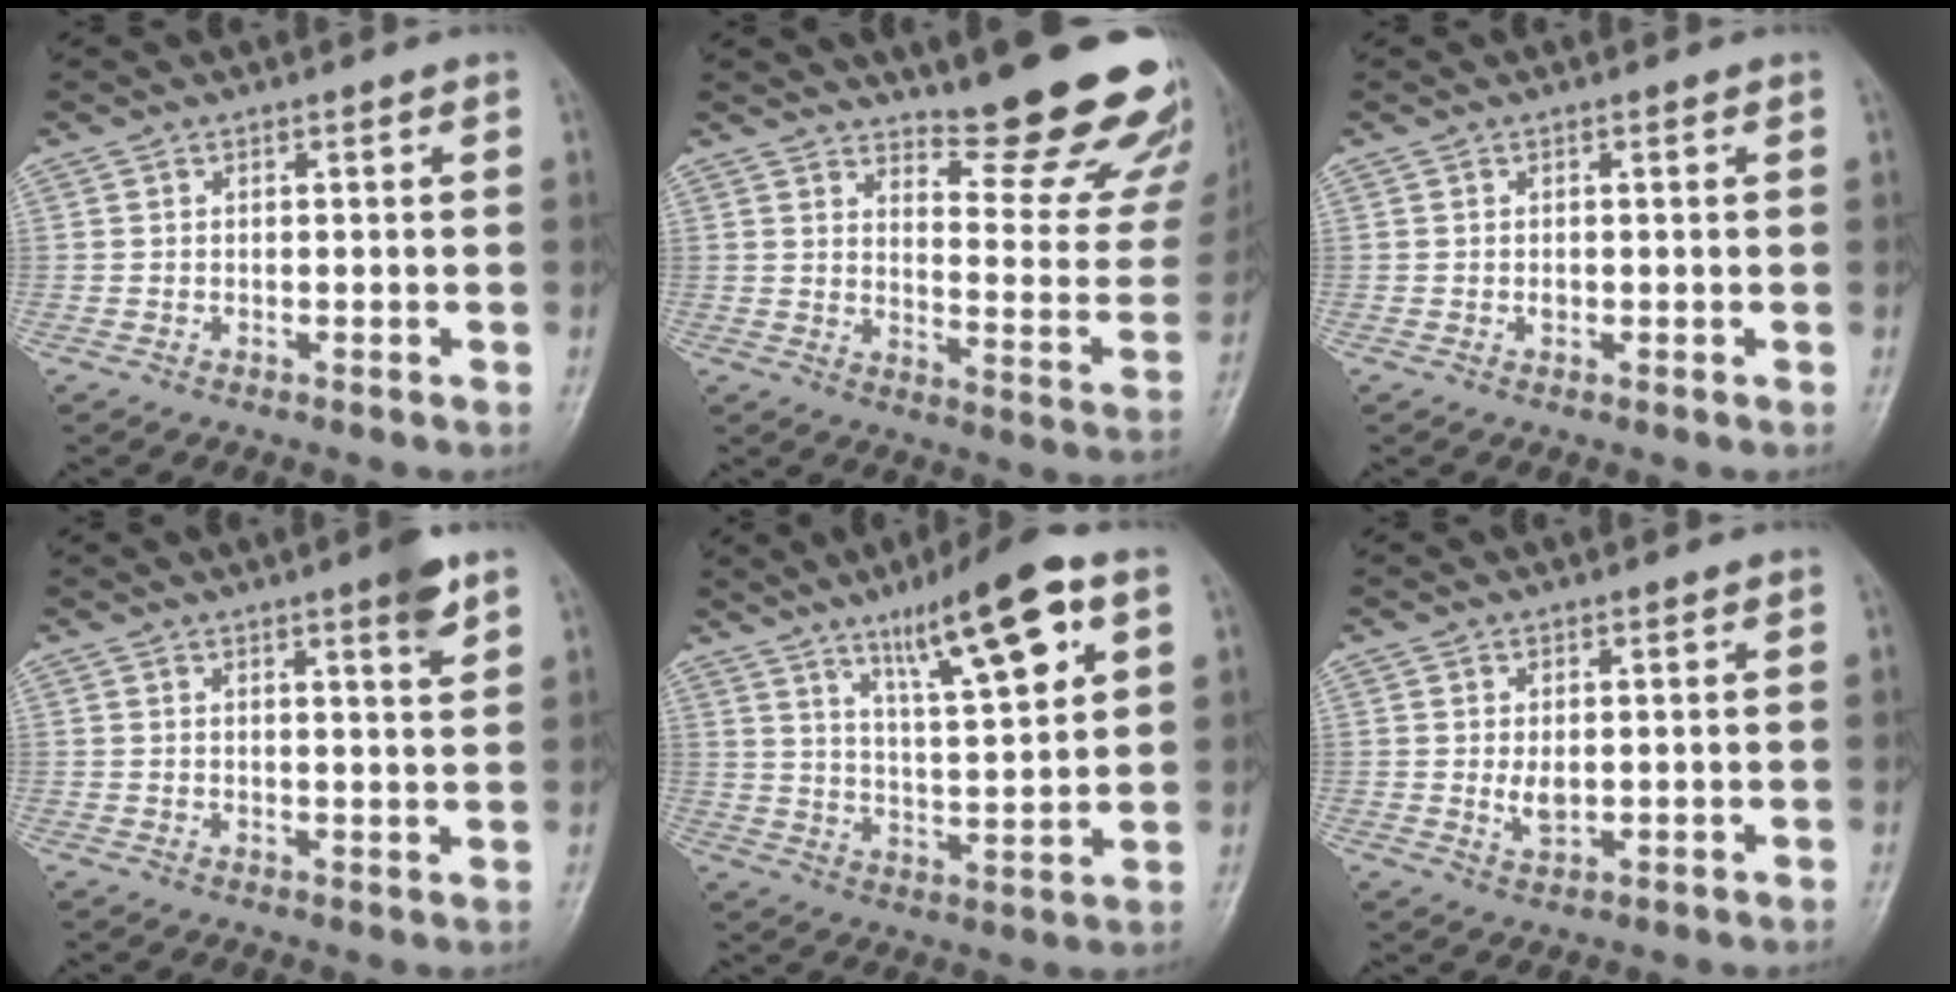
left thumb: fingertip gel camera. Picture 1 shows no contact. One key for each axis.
{"total": 22.7, "fx": 18.0, "fy": 5.7, "fz": 12.6, "tx": -0.124, "ty": -0.149, "tz": 0.224}
{"total": 0.8, "fx": 0.0, "fy": 0.7, "fz": 0.5, "tx": -0.001, "ty": 0.001, "tz": -0.001}
{"total": 4.9, "fx": 3.0, "fy": 0.6, "fz": 3.7, "tx": -0.045, "ty": -0.019, "tz": 0.041}
{"total": 16.2, "fx": 8.2, "fy": 3.6, "fz": 13.5, "tx": -0.200, "ty": -0.028, "tz": 0.136}
{"total": 3.3, "fx": 0.5, "fy": 2.0, "fz": 2.6, "tx": -0.035, "ty": -0.010, "tz": 0.014}